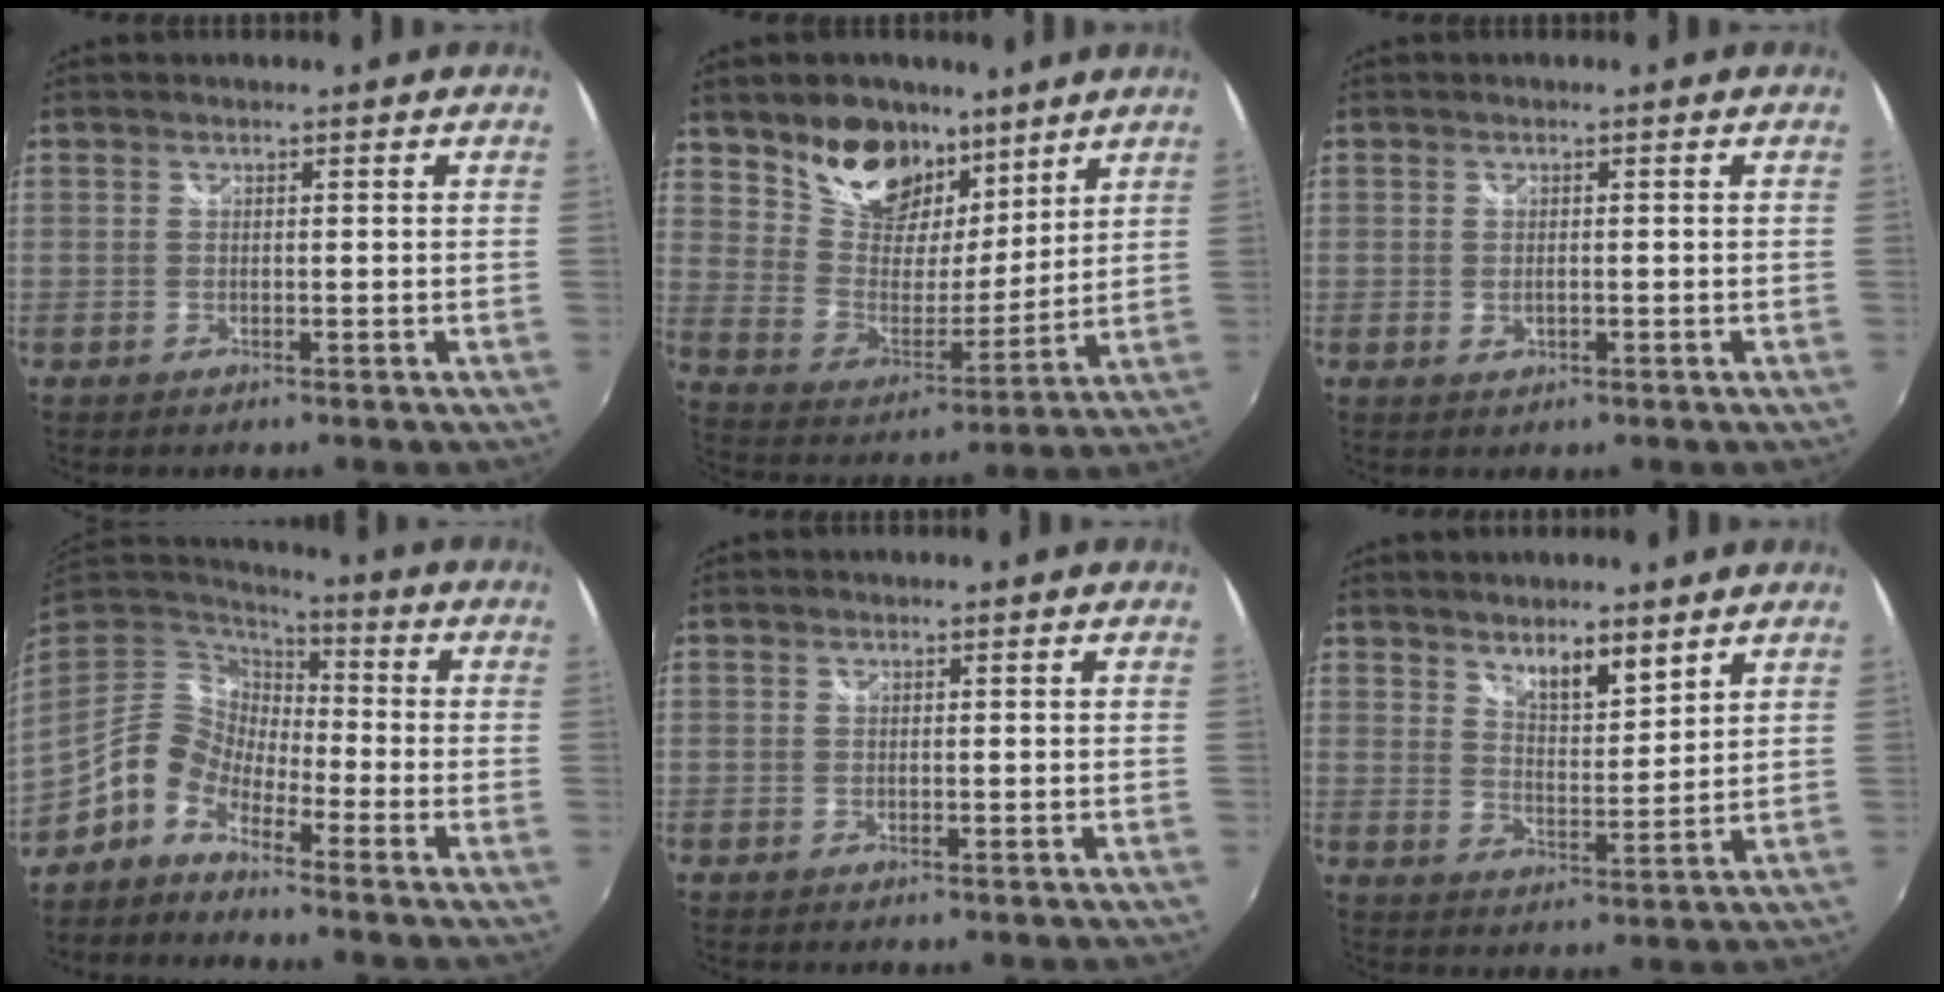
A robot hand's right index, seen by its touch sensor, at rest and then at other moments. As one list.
[{"total": 15.7, "force": [10.5, 9.5, 6.7], "torque": [-0.138, 0.011, 0.194]}, {"total": 1.3, "force": [-0.2, 0.9, 0.9], "torque": [-0.018, -0.002, -0.002]}, {"total": 9.4, "force": [-6.0, 5.8, 4.3], "torque": [-0.077, 0.021, -0.132]}, {"total": 0.0}, {"total": 6.6, "force": [5.2, 1.8, 3.6], "torque": [-0.050, 0.001, 0.089]}]